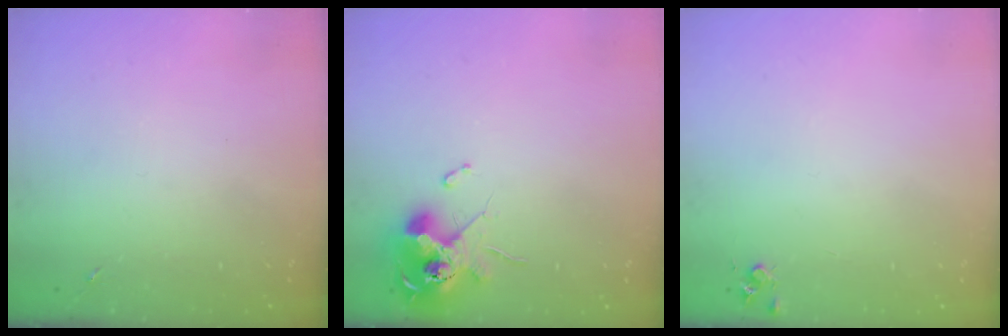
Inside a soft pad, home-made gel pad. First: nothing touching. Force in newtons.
{"total": 12.4, "press": 12.3, "slide": 1.1}
{"total": 4.4, "press": 4.4, "slide": 0.5}